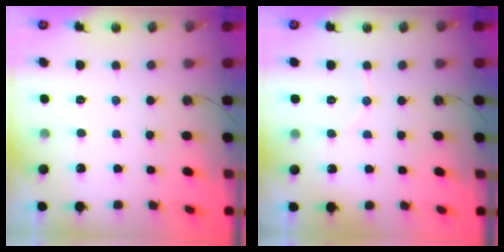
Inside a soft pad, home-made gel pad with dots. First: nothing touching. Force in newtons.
{"total": 4.5, "press": 4.4, "slide": 0.9}